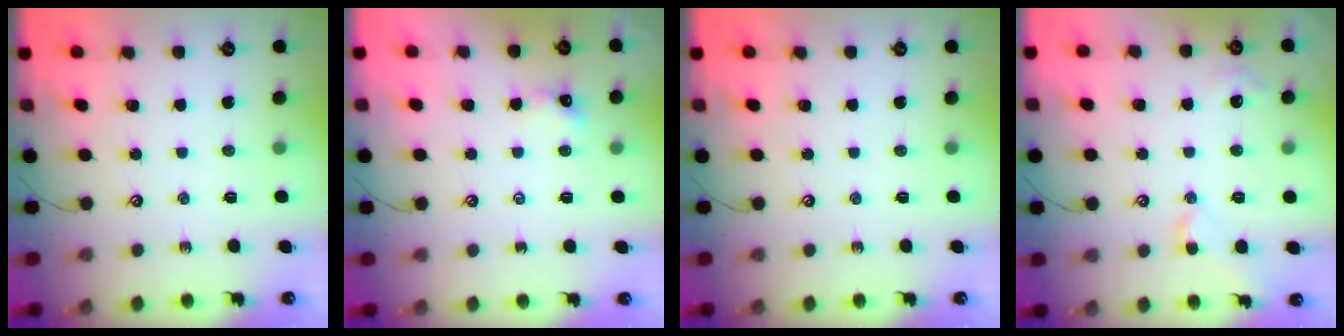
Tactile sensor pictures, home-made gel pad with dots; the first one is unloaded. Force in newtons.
{"total": 0.8, "press": 0.8, "slide": 0.3}
{"total": 0.0}
{"total": 1.2, "press": 1.2, "slide": 0.2}